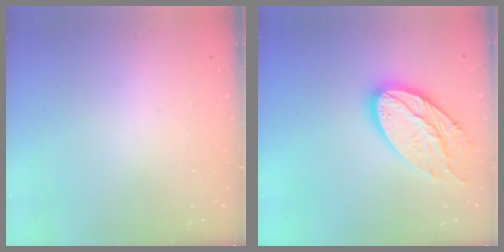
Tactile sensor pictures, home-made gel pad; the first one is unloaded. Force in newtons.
{"total": 18.4, "press": 18.4, "slide": 1.5}